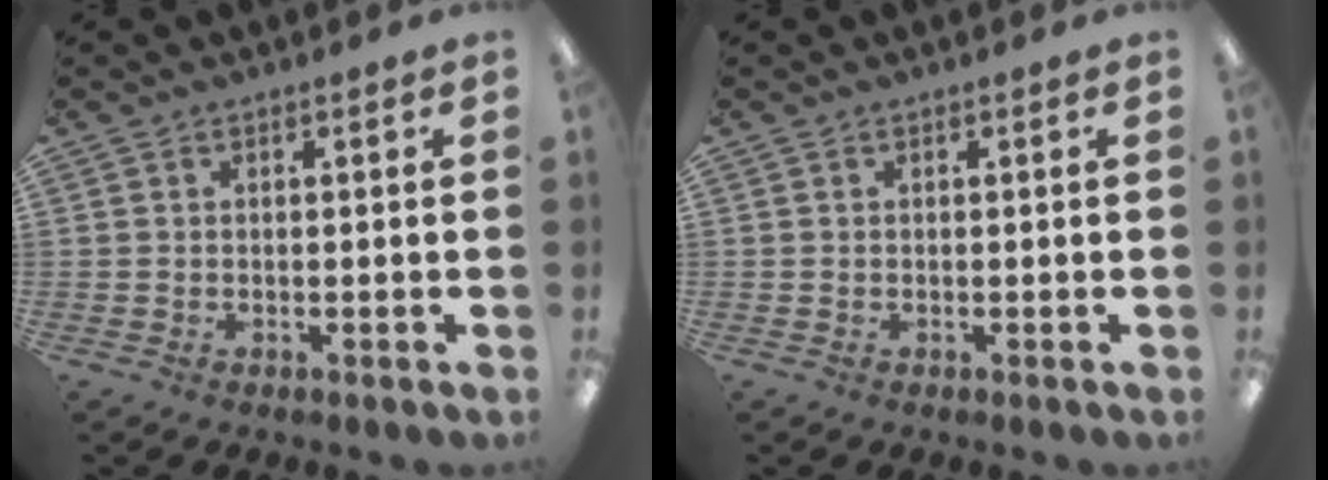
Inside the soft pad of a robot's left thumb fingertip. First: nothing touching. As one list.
[{"total": 0.0}]